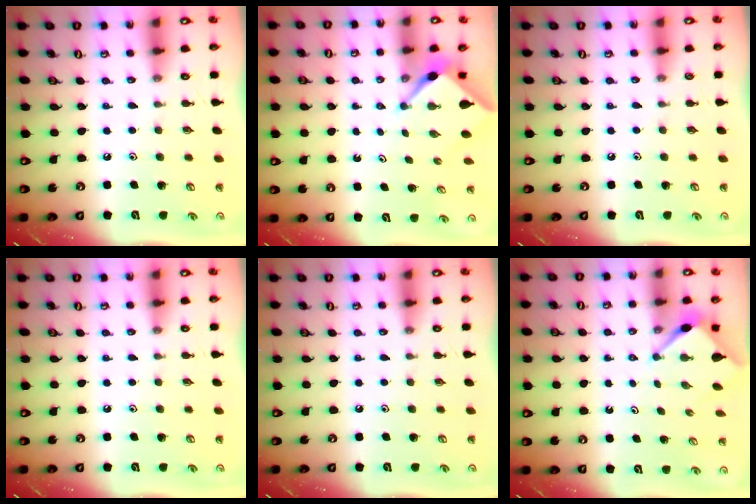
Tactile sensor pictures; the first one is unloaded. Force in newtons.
{"total": 2.6, "press": 2.5, "slide": 0.3}
{"total": 2.8, "press": 2.8, "slide": 0.4}
{"total": 0.0}
{"total": 0.0}
{"total": 2.9, "press": 2.9, "slide": 0.3}